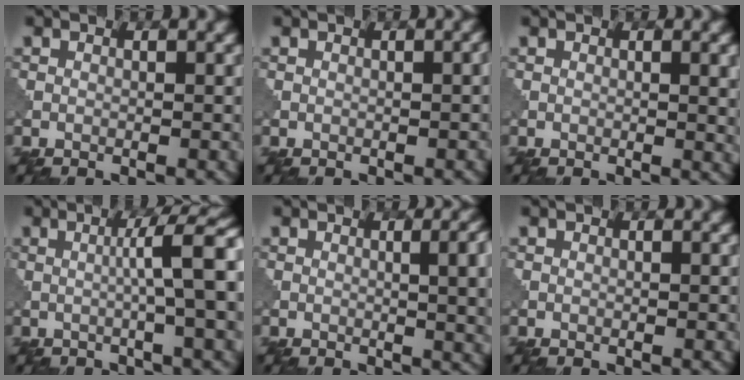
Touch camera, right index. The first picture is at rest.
{"total": 1.2, "force": [-0.1, 0.4, 1.1], "torque": [-0.009, 0.003, 0.000]}
{"total": 2.7, "force": [0.5, 0.8, 2.6], "torque": [-0.025, 0.003, 0.005]}
{"total": 10.0, "force": [0.9, 2.2, 9.8], "torque": [-0.109, 0.016, 0.010]}
{"total": 6.5, "force": [0.5, 2.7, 5.9], "torque": [-0.036, 0.007, 0.010]}
{"total": 0.0}